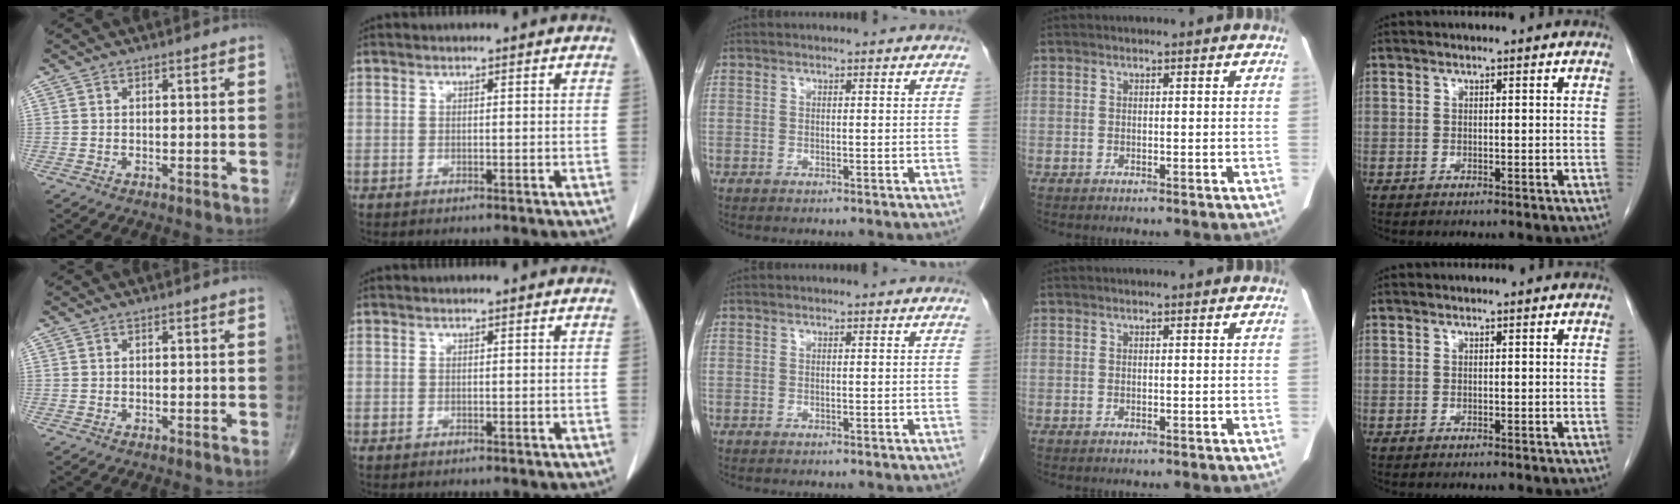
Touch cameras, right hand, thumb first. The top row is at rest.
{}